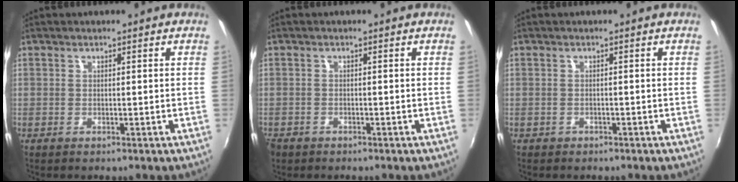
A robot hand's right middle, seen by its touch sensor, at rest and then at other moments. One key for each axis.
{"total": 2.3, "fx": -1.6, "fy": 1.6, "fz": 0.6, "tx": -0.019, "ty": -0.005, "tz": -0.030}
{"total": 1.3, "fx": -0.8, "fy": 1.0, "fz": 0.2, "tx": -0.009, "ty": -0.002, "tz": -0.010}